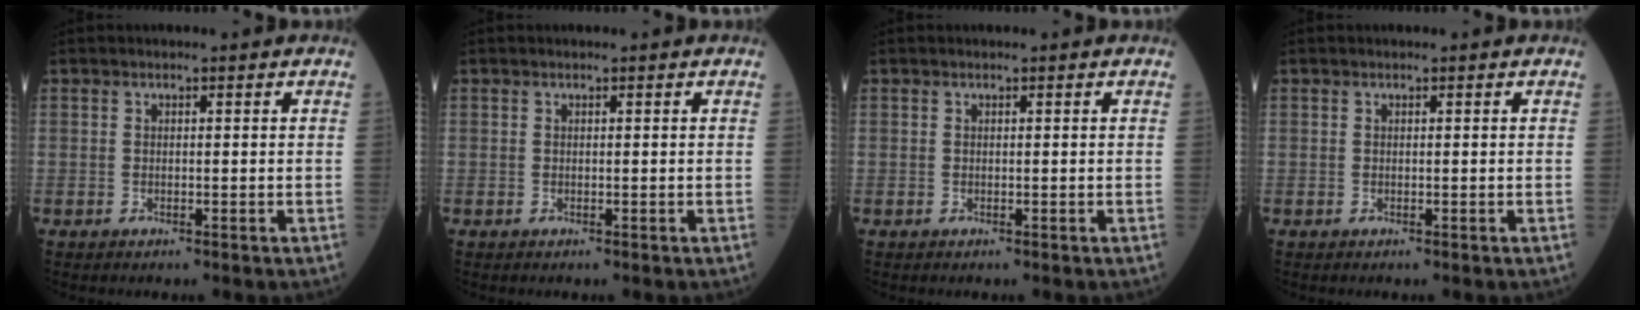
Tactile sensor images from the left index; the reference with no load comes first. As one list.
[{"total": 0.0}, {"total": 0.0}, {"total": 0.0}]